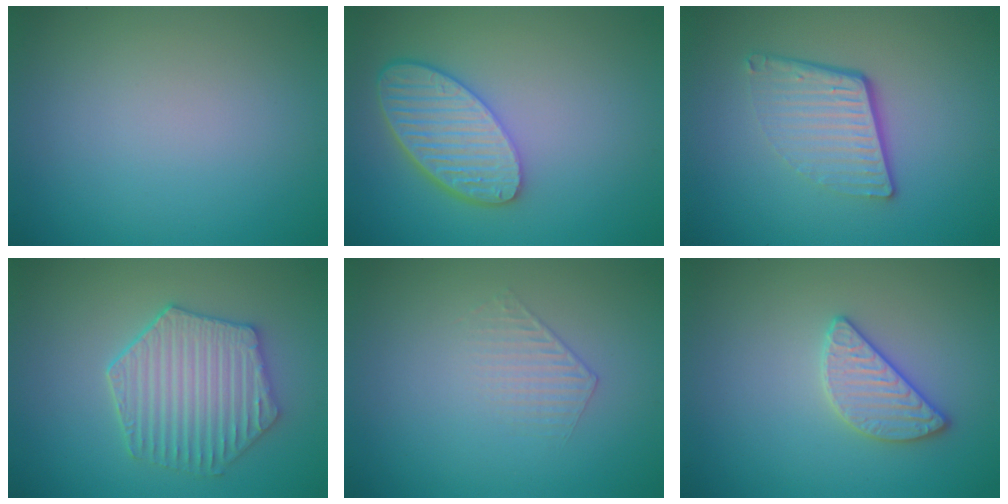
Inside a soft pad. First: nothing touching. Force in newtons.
{"total": 5.5, "press": 4.4, "slide": 3.3}
{"total": 4.4, "press": 2.8, "slide": 3.4}
{"total": 5.4, "press": 4.6, "slide": 2.8}
{"total": 1.0, "press": 0.4, "slide": 0.9}
{"total": 2.6, "press": 2.6, "slide": 0.4}